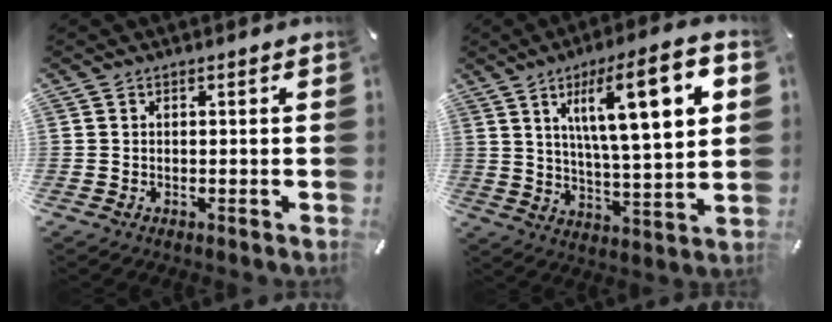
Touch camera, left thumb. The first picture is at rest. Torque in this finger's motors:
{"motor_torque": [2.50, 2.52, 1.49, -1.29, 0.47]}